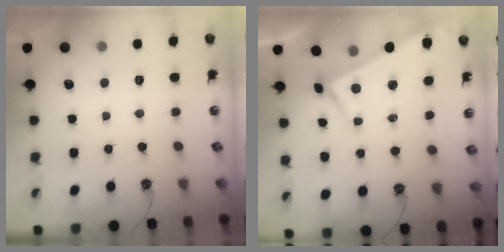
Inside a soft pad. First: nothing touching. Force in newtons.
{"total": 3.7, "press": 3.7, "slide": 0.4}